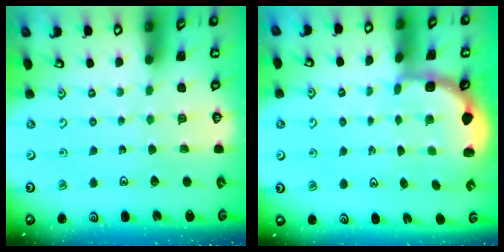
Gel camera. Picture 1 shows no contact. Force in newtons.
{"total": 2.5, "press": 1.9, "slide": 1.6}